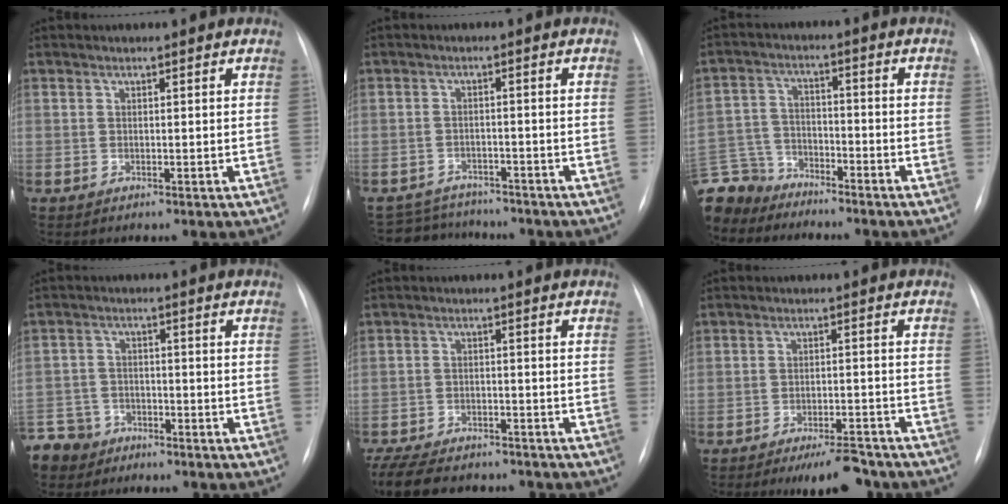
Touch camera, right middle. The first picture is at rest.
{"total": 7.3, "force": [-6.9, 2.4, 0.6], "torque": [-0.006, 0.012, -0.096]}
{"total": 10.8, "force": [-9.8, 4.3, 0.9], "torque": [-0.037, 0.011, -0.188]}
{"total": 8.8, "force": [-6.5, 5.9, 0.9], "torque": [-0.033, -0.001, -0.117]}
{"total": 15.6, "force": [-12.9, 5.9, 6.5], "torque": [-0.167, -0.015, -0.184]}
{"total": 6.8, "force": [-5.7, 1.7, 3.1], "torque": [-0.035, -0.004, -0.089]}